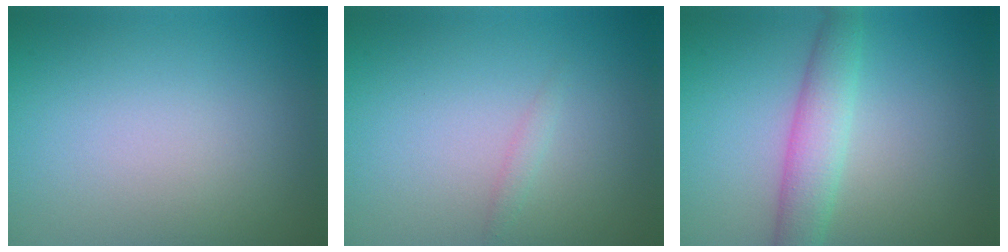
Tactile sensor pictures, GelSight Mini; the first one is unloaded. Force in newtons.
{"total": 0.7, "press": 0.7, "slide": 0.1}
{"total": 3.8, "press": 3.8, "slide": 0.1}